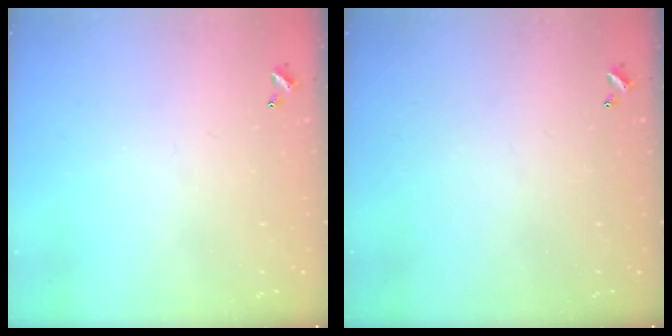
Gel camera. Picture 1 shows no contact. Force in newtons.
{"total": 0.0}